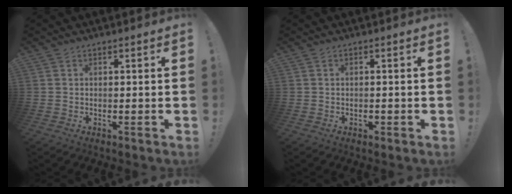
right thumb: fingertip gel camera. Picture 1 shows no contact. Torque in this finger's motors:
{"motor_torque": [0.12, -0.04, -0.08, -0.12, 0.05]}